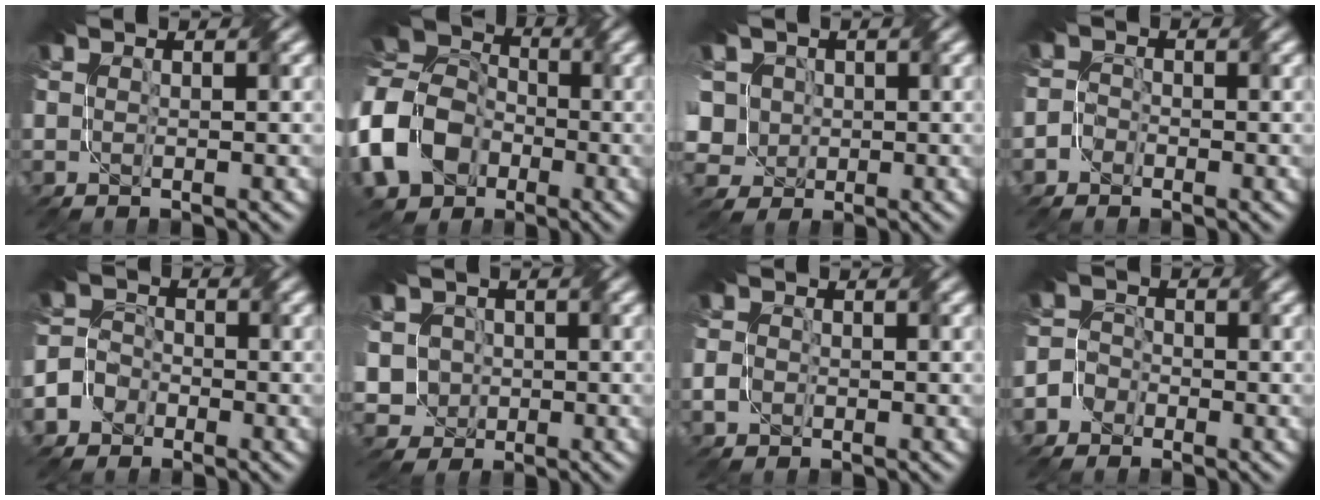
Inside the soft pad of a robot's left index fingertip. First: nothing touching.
{"total": 11.7, "force": [-3.6, 8.8, 6.7], "torque": [-0.171, -0.005, -0.077]}
{"total": 7.2, "force": [1.5, 6.0, 3.7], "torque": [-0.083, 0.023, -0.012]}
{"total": 1.5, "force": [-1.3, 0.8, -0.1], "torque": [0.015, 0.005, -0.024]}
{"total": 3.9, "force": [-2.5, 3.0, 0.5], "torque": [0.005, 0.005, -0.053]}
{"total": 4.0, "force": [-0.2, 3.8, 1.3], "torque": [-0.032, 0.020, -0.020]}
{"total": 1.0, "force": [-0.8, 0.6, 0.3], "torque": [-0.009, 0.002, -0.019]}
{"total": 3.3, "force": [-2.3, 2.4, 0.0], "torque": [0.022, 0.006, -0.049]}